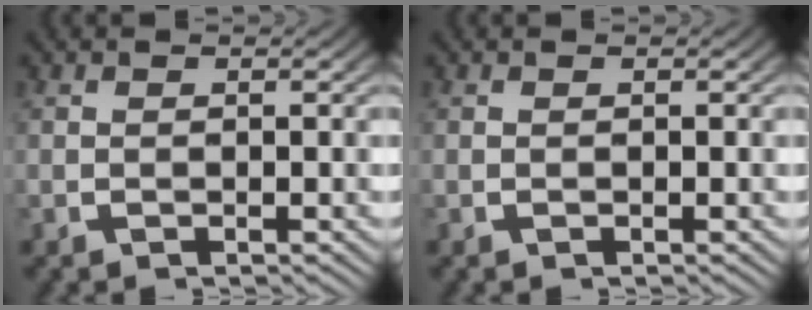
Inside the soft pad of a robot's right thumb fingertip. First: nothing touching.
{"total": 0.0}